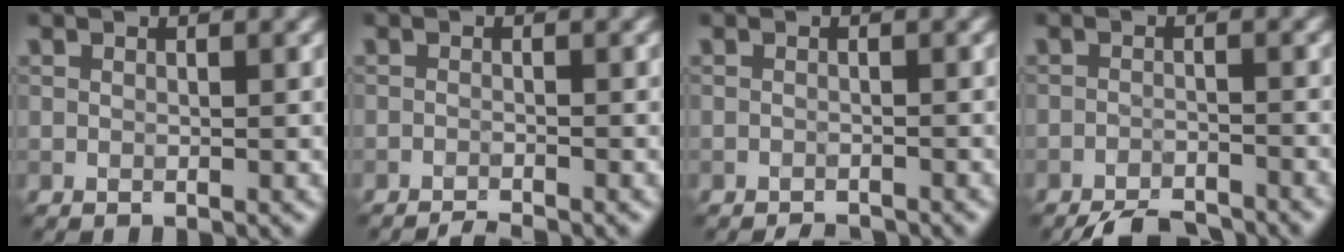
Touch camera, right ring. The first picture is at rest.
{"total": 1.9, "force": [-1.7, 0.2, 0.8], "torque": [-0.007, 0.000, -0.033]}
{"total": 1.5, "force": [-1.5, 0.2, 0.3], "torque": [0.003, 0.000, -0.024]}
{"total": 4.2, "force": [-3.9, 0.7, 1.3], "torque": [-0.021, -0.005, -0.068]}